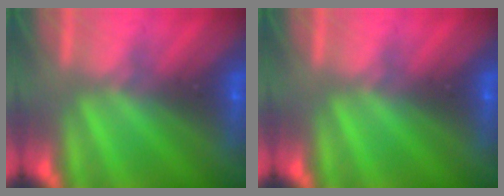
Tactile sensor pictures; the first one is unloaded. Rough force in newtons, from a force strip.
{"total": 0.0}